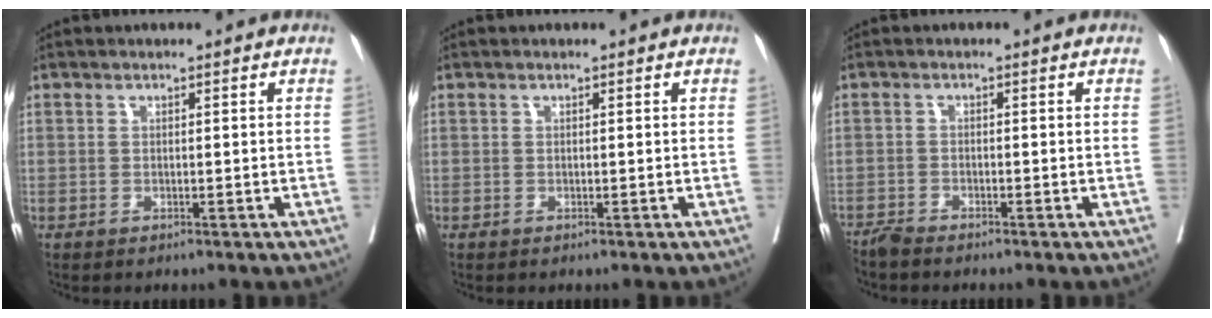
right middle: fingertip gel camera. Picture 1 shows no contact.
{"total": 0.0}
{"total": 1.8, "force": [-1.8, -0.1, 0.2], "torque": [-0.004, -0.006, -0.037]}